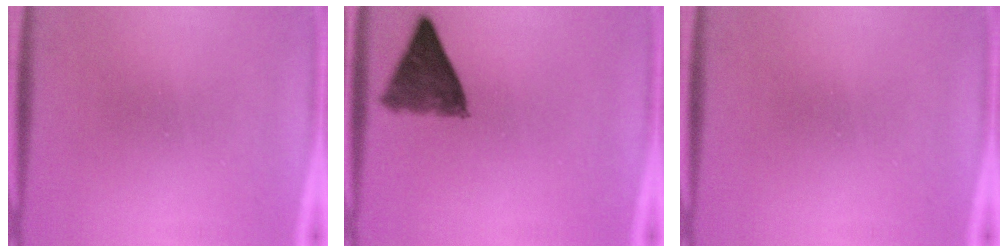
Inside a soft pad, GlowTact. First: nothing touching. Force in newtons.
{"total": 8.1}
{"total": 0.0}